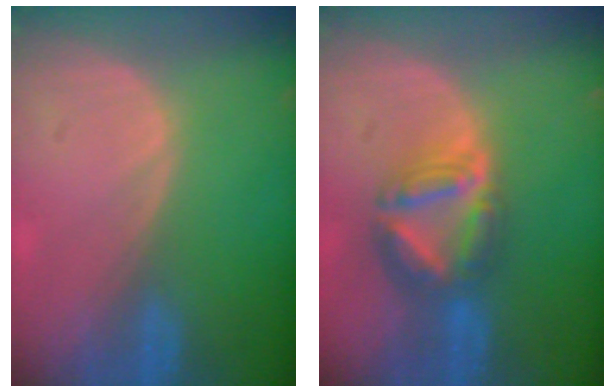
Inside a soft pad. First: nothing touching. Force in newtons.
{"total": 7.7, "press": 6.7, "slide": 3.7}